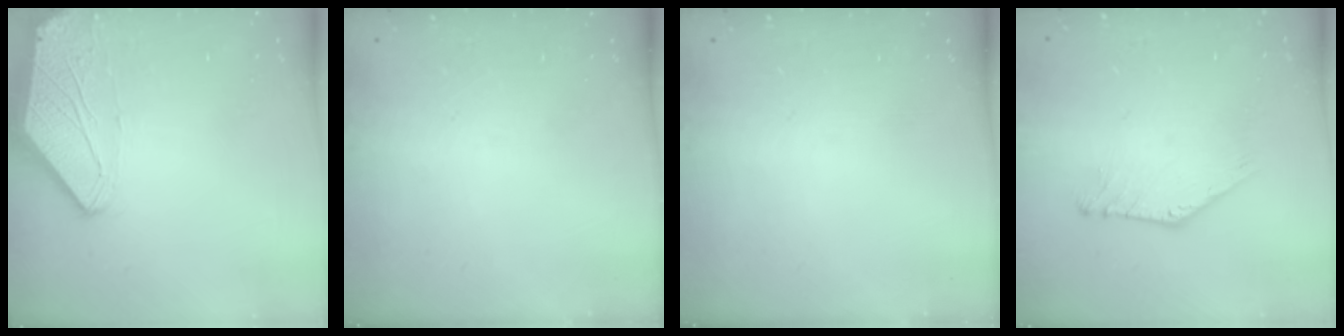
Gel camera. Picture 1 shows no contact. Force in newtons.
{"total": 0.0}
{"total": 0.0}
{"total": 2.2, "press": 2.2, "slide": 0.1}